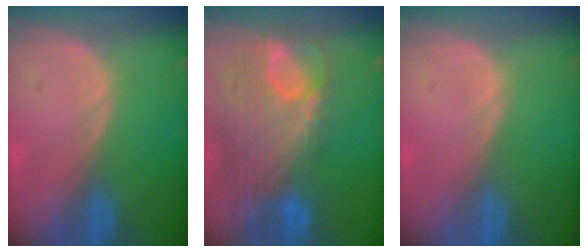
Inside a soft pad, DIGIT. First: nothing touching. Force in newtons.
{"total": 12.3, "press": 10.4, "slide": 6.5}
{"total": 0.0}